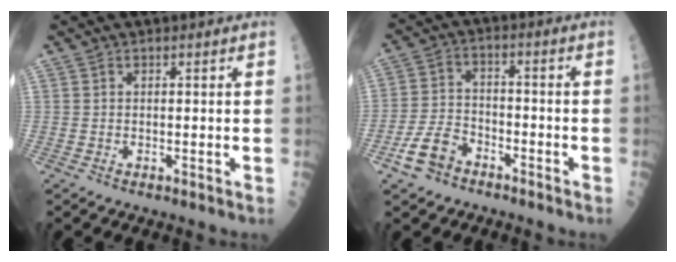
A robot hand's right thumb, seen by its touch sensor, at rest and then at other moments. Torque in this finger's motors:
{"motor_torque": [1.11, 0.08, 0.35, -0.41, 0.17]}